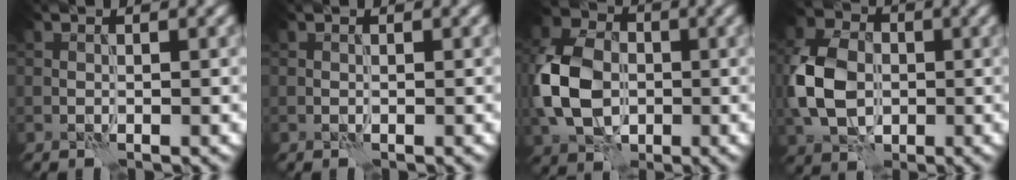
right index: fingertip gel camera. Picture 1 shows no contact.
{"total": 0.0}
{"total": 9.1, "force": [-1.1, 6.6, 6.2], "torque": [-0.143, 0.006, -0.036]}
{"total": 7.8, "force": [-0.8, 5.7, 5.3], "torque": [-0.123, 0.008, -0.028]}